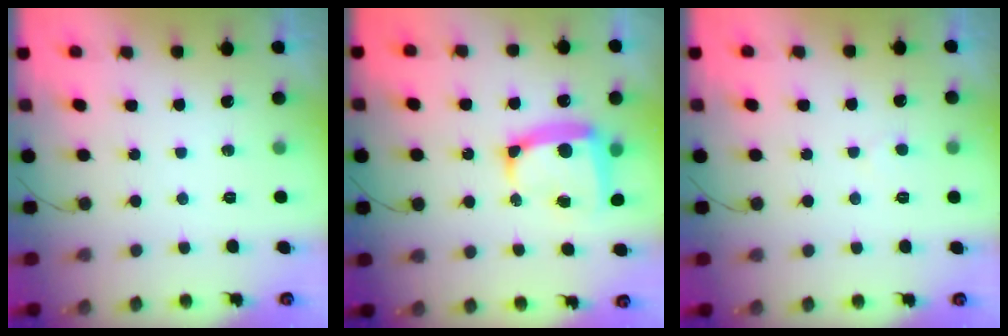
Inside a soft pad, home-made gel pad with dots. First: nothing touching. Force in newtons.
{"total": 13.1, "press": 13.0, "slide": 1.7}
{"total": 2.3, "press": 2.3, "slide": 0.2}